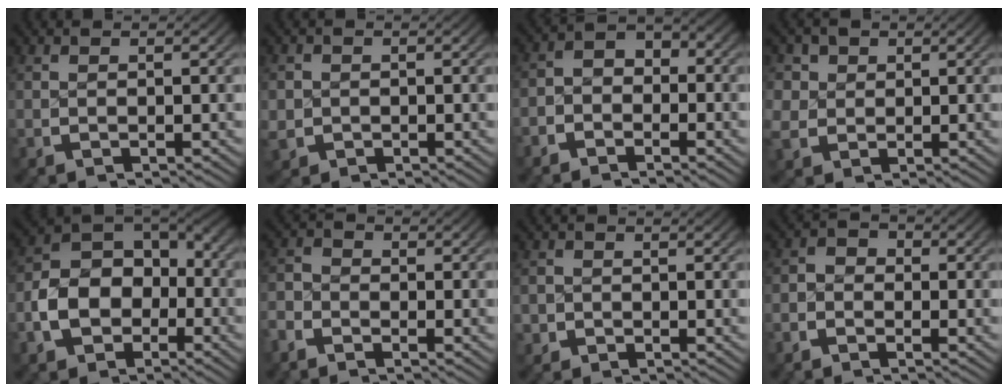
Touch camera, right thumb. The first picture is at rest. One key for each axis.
{"total": 2.5, "fx": -0.9, "fy": 2.3, "fz": 0.5, "tx": -0.025, "ty": -0.021, "tz": -0.008}
{"total": 3.5, "fx": -1.8, "fy": 2.6, "fz": 1.4, "tx": -0.017, "ty": -0.011, "tz": -0.040}
{"total": 3.3, "fx": -0.1, "fy": 3.2, "fz": 0.9, "tx": -0.036, "ty": -0.025, "tz": 0.010}
{"total": 9.0, "fx": -2.6, "fy": 6.8, "fz": 5.2, "tx": -0.127, "ty": -0.019, "tz": -0.039}
{"total": 2.5, "fx": -2.0, "fy": 1.5, "fz": 0.3, "tx": -0.005, "ty": -0.003, "tz": -0.050}
{"total": 2.1, "fx": -1.3, "fy": 1.7, "fz": -0.1, "tx": -0.005, "ty": -0.015, "tz": -0.021}
{"total": 2.3, "fx": -1.5, "fy": 1.7, "fz": 0.5, "tx": -0.006, "ty": -0.006, "tz": -0.039}